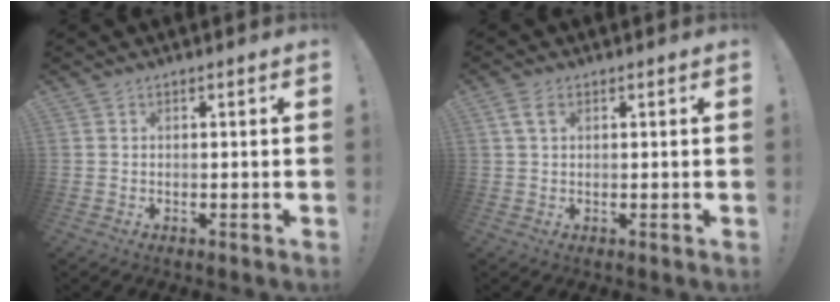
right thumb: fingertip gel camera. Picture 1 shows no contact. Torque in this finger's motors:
{"motor_torque": [0.70, 0.73, 0.04, 0.06, 0.16]}